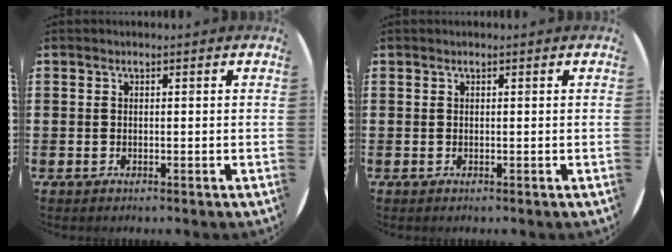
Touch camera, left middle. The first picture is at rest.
{"total": 0.0}